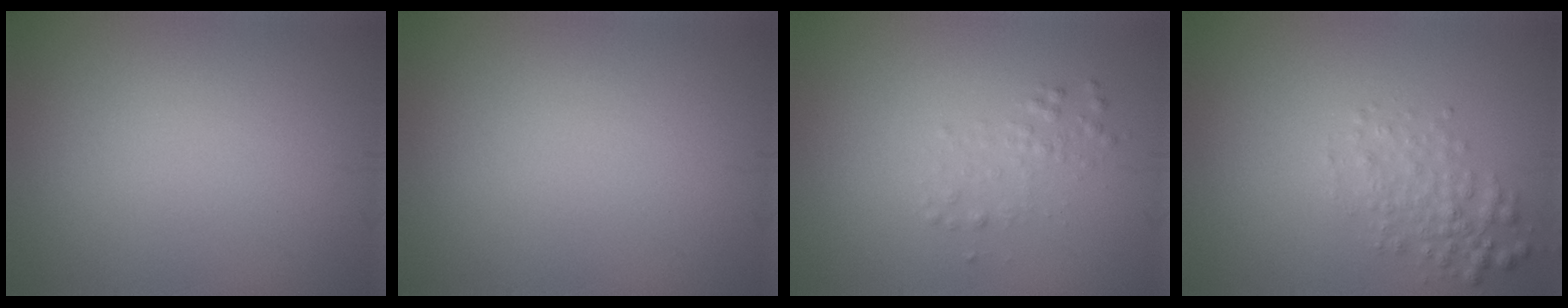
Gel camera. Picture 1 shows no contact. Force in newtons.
{"total": 0.0}
{"total": 1.3, "press": 1.3, "slide": 0.0}
{"total": 2.4, "press": 2.4, "slide": 0.1}